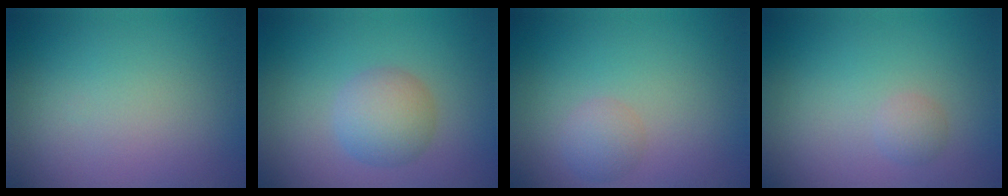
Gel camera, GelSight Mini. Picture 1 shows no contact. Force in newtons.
{"total": 3.5, "press": 3.5, "slide": 0.1}
{"total": 1.8, "press": 1.8, "slide": 0.1}
{"total": 1.1, "press": 1.1, "slide": 0.0}